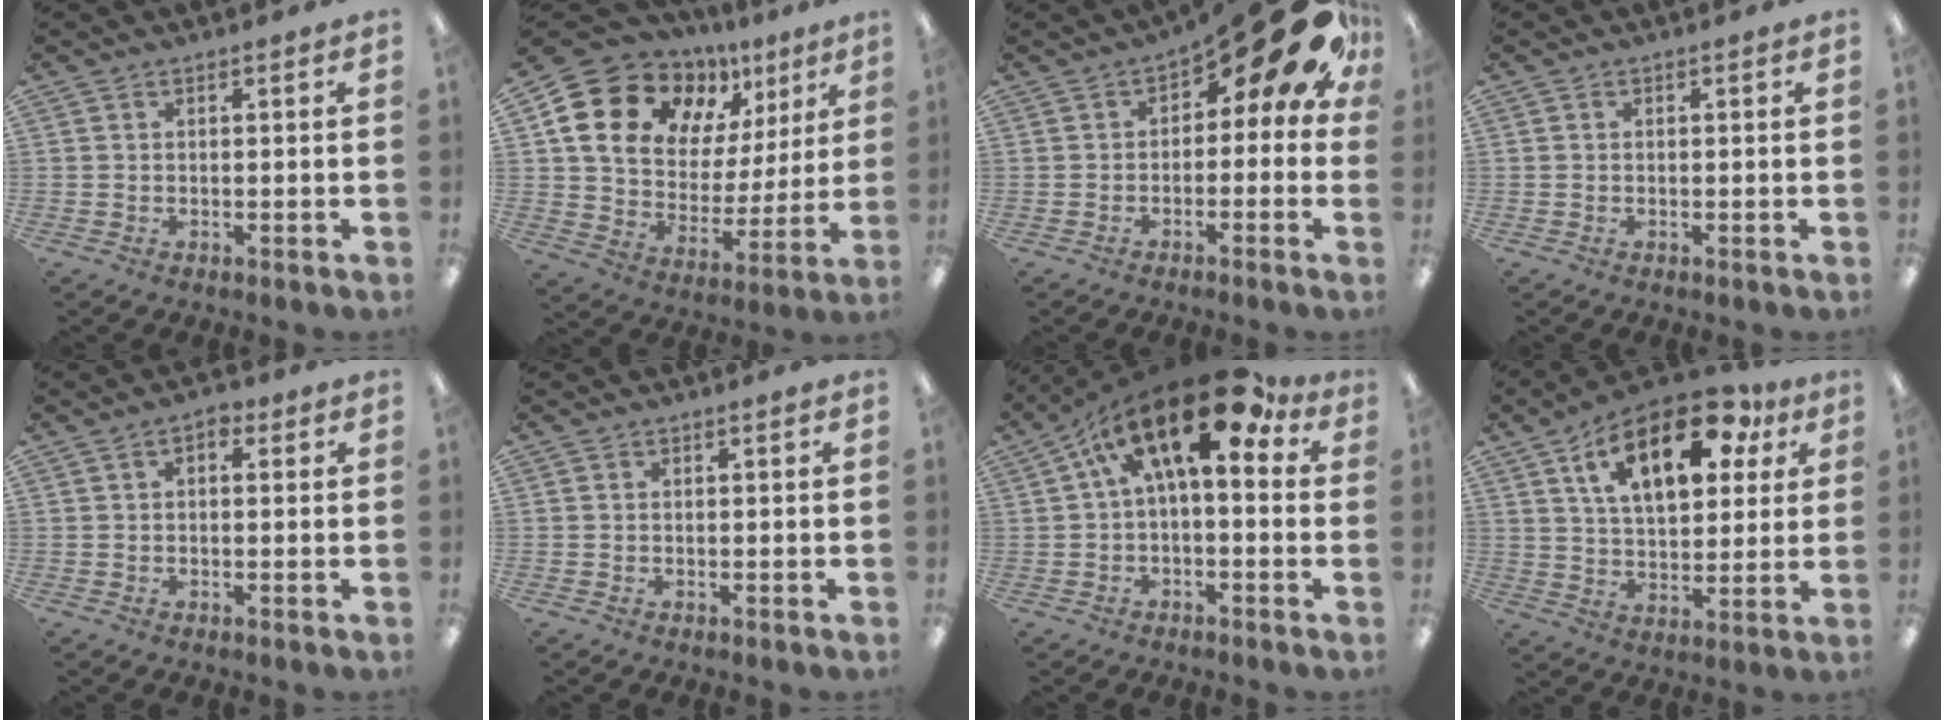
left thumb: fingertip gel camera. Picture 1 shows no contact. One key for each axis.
{"total": 18.0, "fx": 10.6, "fy": 12.1, "fz": 8.0, "tx": -0.148, "ty": -0.055, "tz": 0.198}
{"total": 15.4, "fx": 6.7, "fy": 6.1, "fz": 12.5, "tx": -0.159, "ty": -0.042, "tz": 0.108}
{"total": 0.0}
{"total": 2.7, "fx": 0.5, "fy": 1.7, "fz": 2.1, "tx": -0.025, "ty": 0.003, "tz": 0.004}
{"total": 0.0}
{"total": 17.8, "fx": 7.6, "fy": 7.5, "fz": 14.2, "tx": -0.242, "ty": -0.038, "tz": 0.125}
{"total": 20.1, "fx": 9.7, "fy": 10.1, "fz": 14.3, "tx": -0.217, "ty": -0.026, "tz": 0.159}